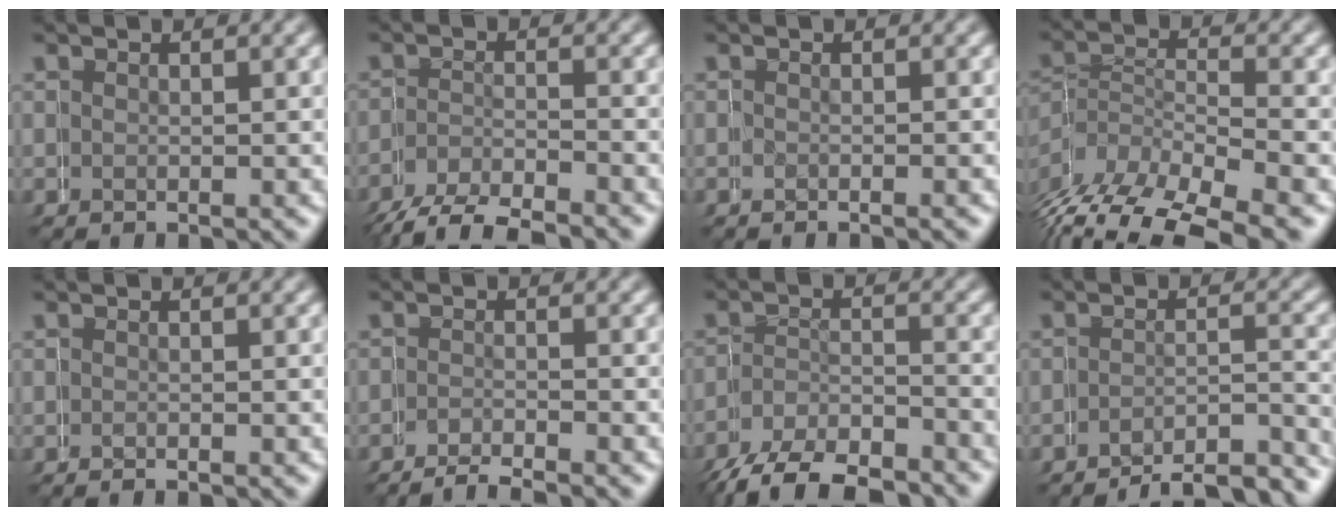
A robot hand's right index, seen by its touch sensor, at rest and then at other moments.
{"total": 4.9, "force": [-4.1, 2.4, 1.1], "torque": [-0.028, -0.012, -0.062]}
{"total": 0.9, "force": [-0.4, -0.7, -0.5], "torque": [0.013, 0.002, -0.008]}
{"total": 6.2, "force": [-3.6, 3.8, 3.3], "torque": [-0.070, -0.014, -0.050]}
{"total": 0.6, "force": [-0.5, -0.3, -0.1], "torque": [0.005, 0.002, -0.008]}
{"total": 5.1, "force": [-4.8, 1.5, 0.3], "torque": [0.005, -0.012, -0.070]}
{"total": 6.1, "force": [-5.4, 2.8, 1.0], "torque": [-0.021, -0.008, -0.083]}
{"total": 9.7, "force": [-9.2, 2.4, 1.9], "torque": [-0.011, -0.018, -0.135]}